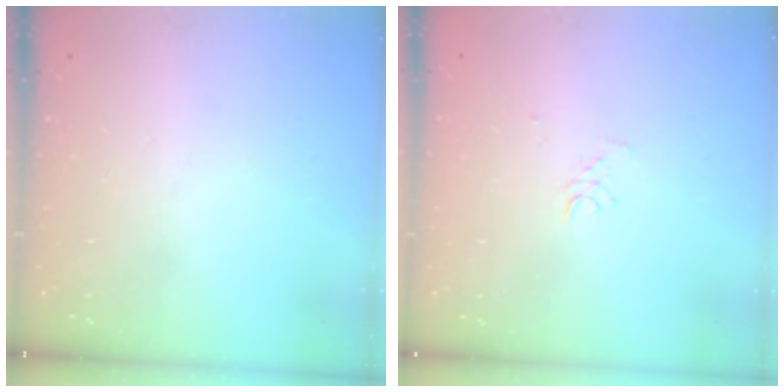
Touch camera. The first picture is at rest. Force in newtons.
{"total": 2.6, "press": 2.6, "slide": 0.1}